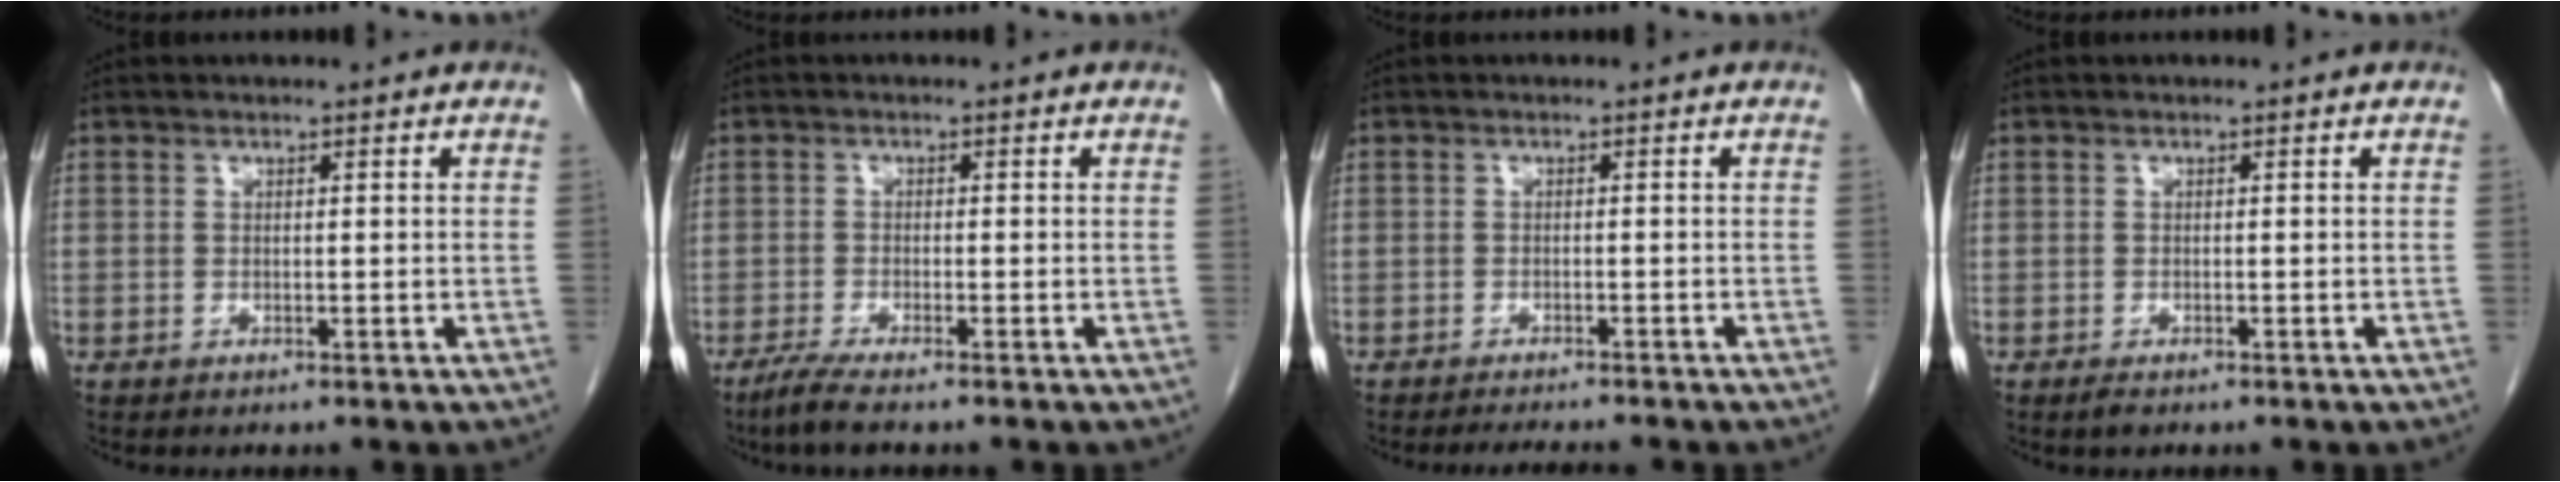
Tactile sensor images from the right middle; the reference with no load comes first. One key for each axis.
{"total": 3.5, "fx": -2.7, "fy": 0.0, "fz": 2.2, "tx": -0.048, "ty": -0.009, "tz": -0.053}
{"total": 4.6, "fx": -4.2, "fy": 0.4, "fz": 1.8, "tx": -0.020, "ty": -0.007, "tz": -0.056}
{"total": 1.0, "fx": -0.8, "fy": 0.3, "fz": 0.6, "tx": -0.014, "ty": -0.002, "tz": -0.011}